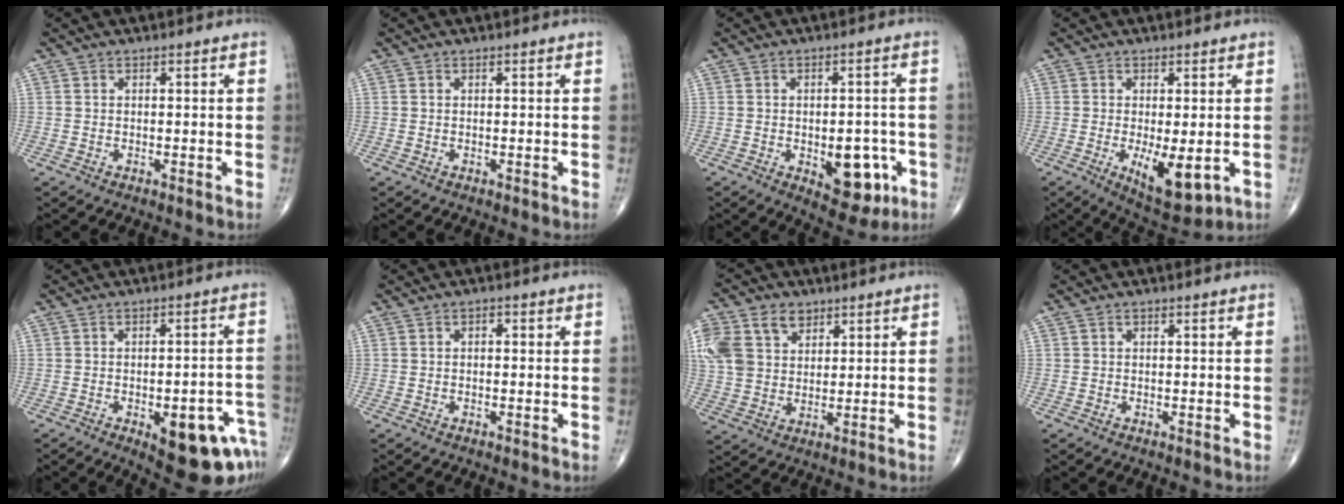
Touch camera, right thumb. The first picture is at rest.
{"total": 0.0}
{"total": 10.4, "force": [-3.2, 5.5, 8.2], "torque": [-0.072, 0.011, -0.030]}
{"total": 9.1, "force": [-2.1, 3.5, 8.1], "torque": [-0.118, -0.021, -0.022]}
{"total": 14.0, "force": [-6.4, 5.6, 11.1], "torque": [-0.089, 0.033, -0.067]}
{"total": 1.1, "force": [0.2, 0.7, 0.9], "torque": [-0.009, 0.004, -0.001]}
{"total": 17.3, "force": [7.1, 12.8, 9.2], "torque": [-0.230, 0.025, 0.144]}
{"total": 0.0}